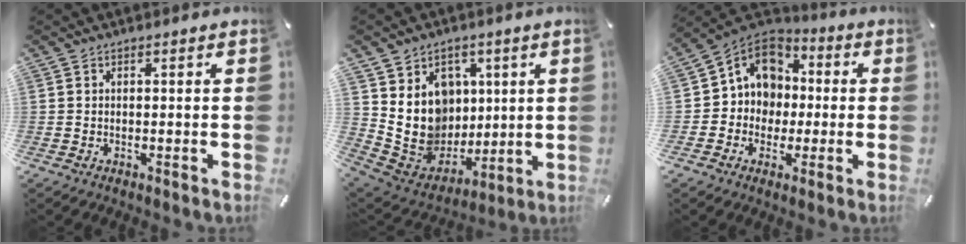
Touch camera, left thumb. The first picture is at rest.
{"total": 15.3, "force": [2.6, 13.9, 5.9], "torque": [-0.106, -0.028, 0.067]}
{"total": 9.9, "force": [0.1, 9.7, 2.0], "torque": [-0.051, 0.001, 0.006]}